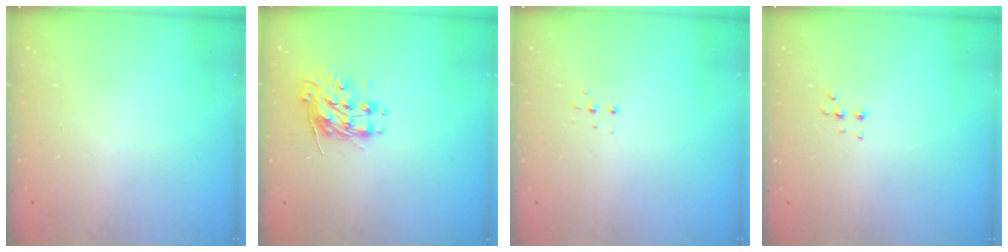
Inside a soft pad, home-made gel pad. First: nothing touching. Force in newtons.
{"total": 8.9, "press": 8.9, "slide": 0.2}
{"total": 3.6, "press": 3.5, "slide": 0.8}
{"total": 4.0, "press": 4.0, "slide": 0.8}